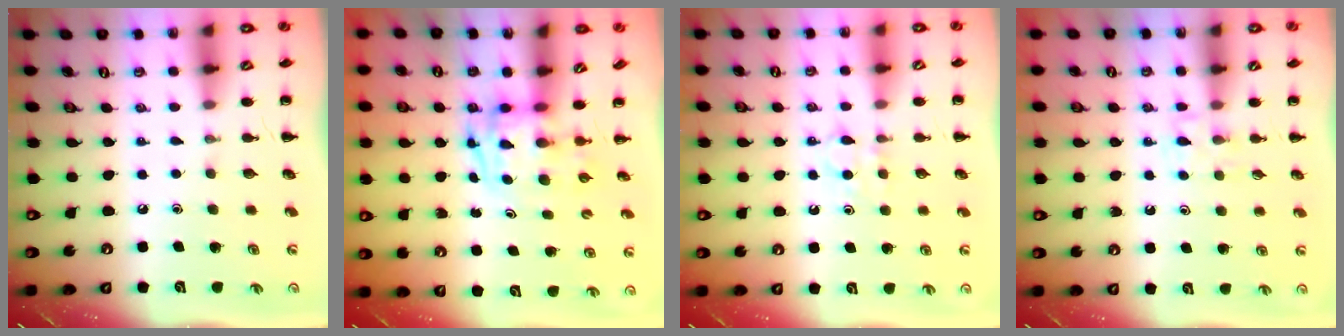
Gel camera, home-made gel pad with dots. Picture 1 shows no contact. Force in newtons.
{"total": 3.3, "press": 3.2, "slide": 0.5}
{"total": 4.9, "press": 4.7, "slide": 1.4}
{"total": 4.4, "press": 4.1, "slide": 1.5}